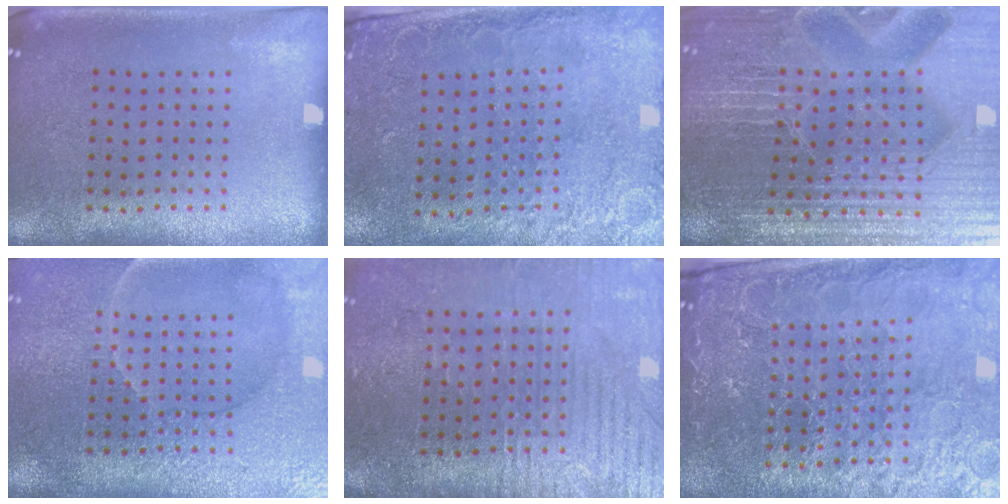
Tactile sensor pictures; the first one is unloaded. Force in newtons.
{"total": 2.5, "press": 2.0, "slide": 1.5}
{"total": 5.5, "press": 5.1, "slide": 1.9}
{"total": 4.1, "press": 3.7, "slide": 1.7}
{"total": 3.7, "press": 3.4, "slide": 1.5}
{"total": 4.8, "press": 4.5, "slide": 1.6}